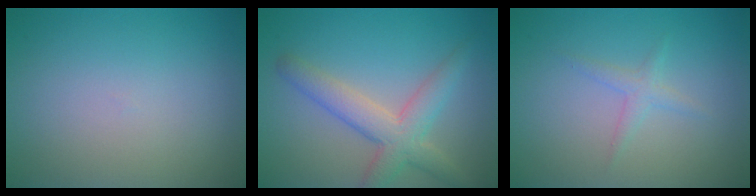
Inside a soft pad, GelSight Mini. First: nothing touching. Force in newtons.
{"total": 4.6, "press": 4.6, "slide": 0.3}
{"total": 1.3, "press": 1.3, "slide": 0.0}